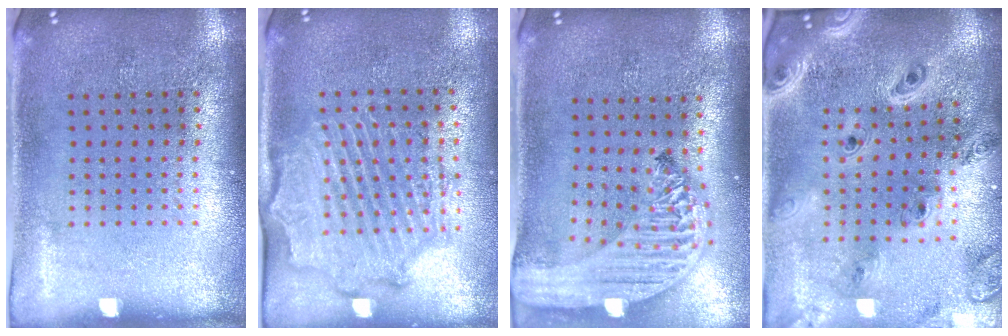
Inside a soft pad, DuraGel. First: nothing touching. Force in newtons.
{"total": 2.1, "press": 2.1, "slide": 0.5}
{"total": 3.1, "press": 2.4, "slide": 1.9}
{"total": 2.7, "press": 2.4, "slide": 1.3}